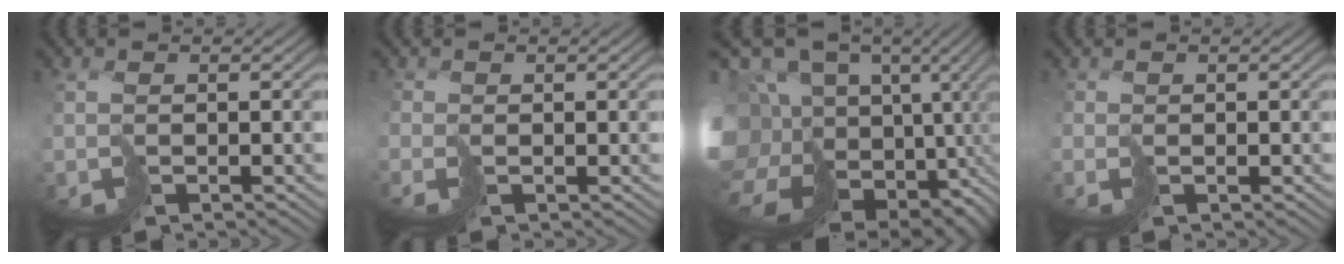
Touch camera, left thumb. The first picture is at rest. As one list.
[{"total": 1.2, "force": [0.2, -0.5, -1.1], "torque": [0.028, 0.004, 0.003]}, {"total": 17.2, "force": [-2.2, 13.0, 11.0], "torque": [-0.241, -0.014, -0.009]}, {"total": 1.1, "force": [0.3, -0.1, -1.0], "torque": [0.027, 0.000, 0.005]}]